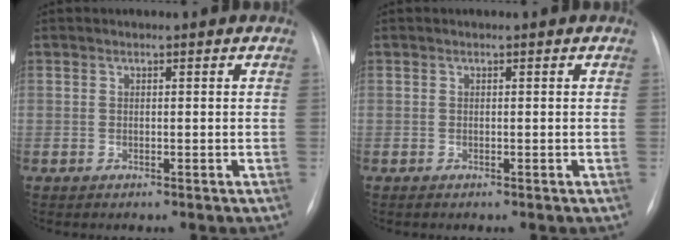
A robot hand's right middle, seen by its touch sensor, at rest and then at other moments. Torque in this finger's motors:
{"motor_torque": [0.31, -0.40, 0.04, 0.00]}